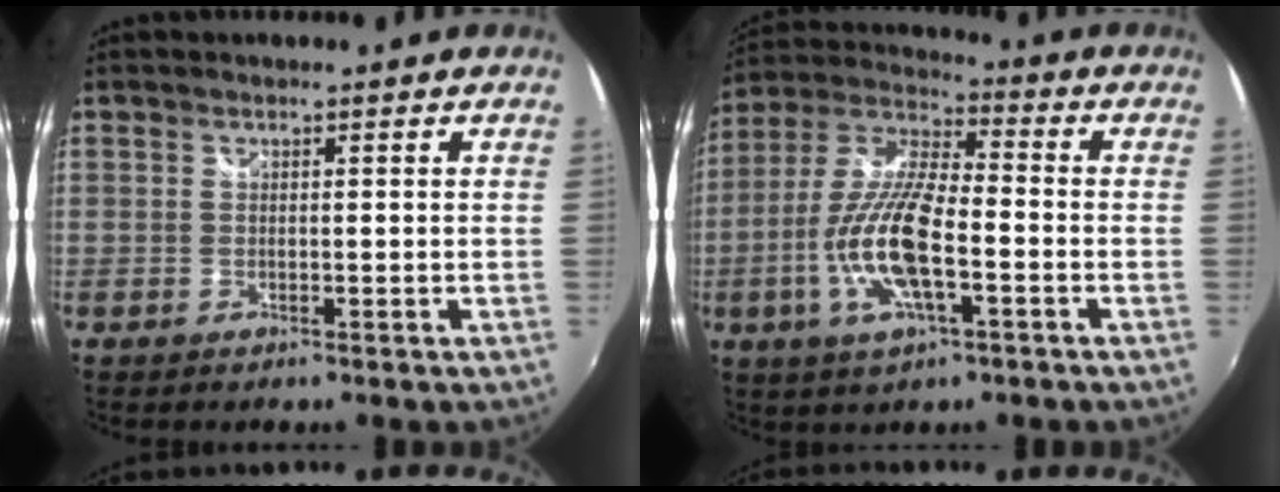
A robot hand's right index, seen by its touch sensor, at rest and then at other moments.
{"total": 15.0, "force": [-4.6, 4.5, 13.5], "torque": [-0.281, -0.008, -0.090]}